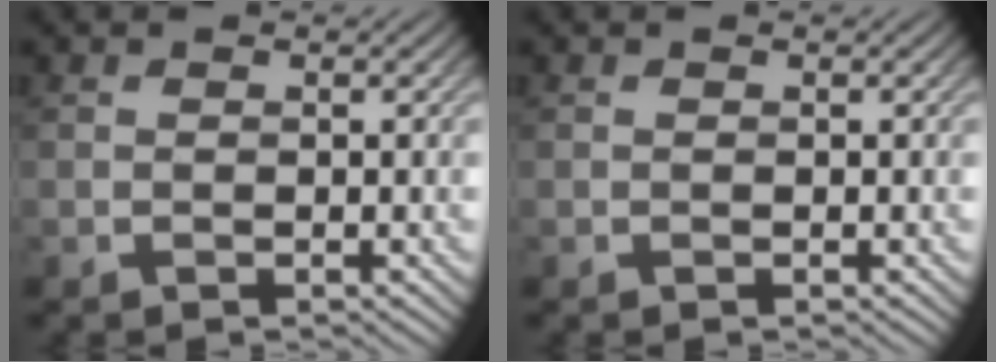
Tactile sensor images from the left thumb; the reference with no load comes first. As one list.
[{"total": 0.0}]